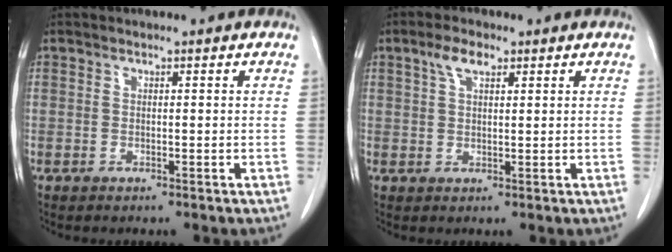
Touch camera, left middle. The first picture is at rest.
{"total": 3.4, "force": [1.9, 1.4, 2.4], "torque": [-0.053, 0.011, 0.039]}